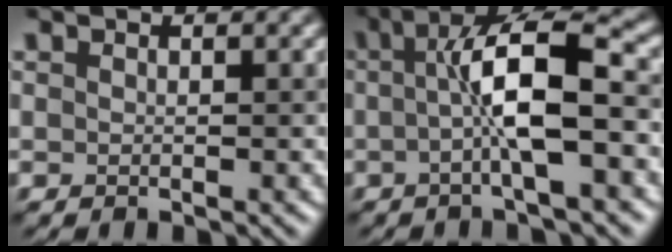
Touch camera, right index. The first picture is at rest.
{"total": 7.2, "force": [-0.1, 1.5, 7.1], "torque": [-0.116, 0.014, -0.004]}